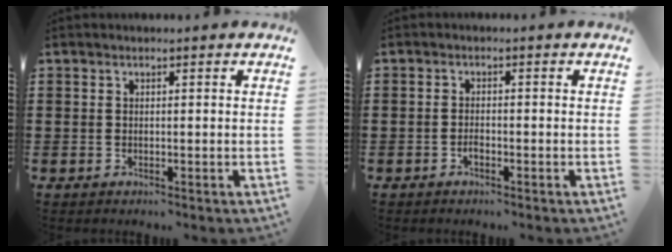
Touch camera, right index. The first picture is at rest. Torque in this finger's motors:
{"motor_torque": [1.03, 1.11, 0.12, 0.01]}